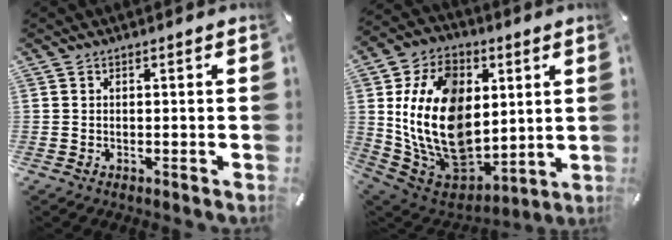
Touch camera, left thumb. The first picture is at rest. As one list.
[{"total": 23.0, "force": [2.4, 17.2, 15.1], "torque": [-0.297, -0.026, 0.050]}]